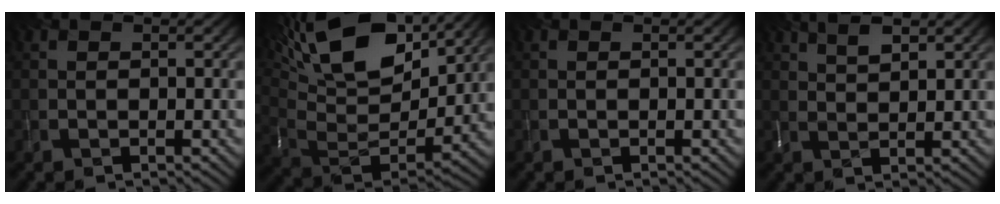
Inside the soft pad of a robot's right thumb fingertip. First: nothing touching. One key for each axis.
{"total": 17.6, "fx": 10.3, "fy": 8.1, "fz": 11.8, "tx": -0.255, "ty": 0.035, "tz": 0.162}
{"total": 0.0}
{"total": 2.7, "fx": 2.1, "fy": 0.5, "fz": 1.6, "tx": -0.036, "ty": 0.004, "tz": 0.046}